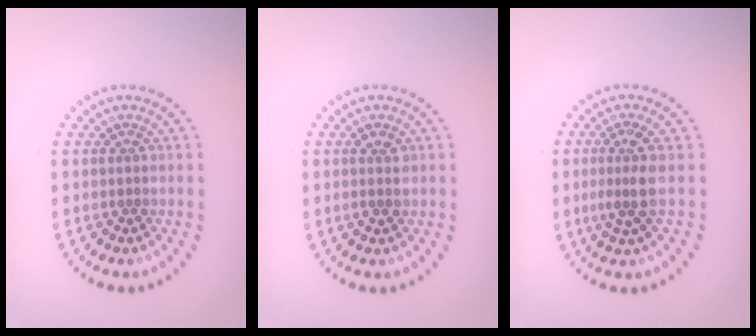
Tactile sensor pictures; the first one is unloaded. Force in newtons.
{"total": 1.5, "press": 1.5, "slide": 0.2}
{"total": 2.6, "press": 2.2, "slide": 1.5}